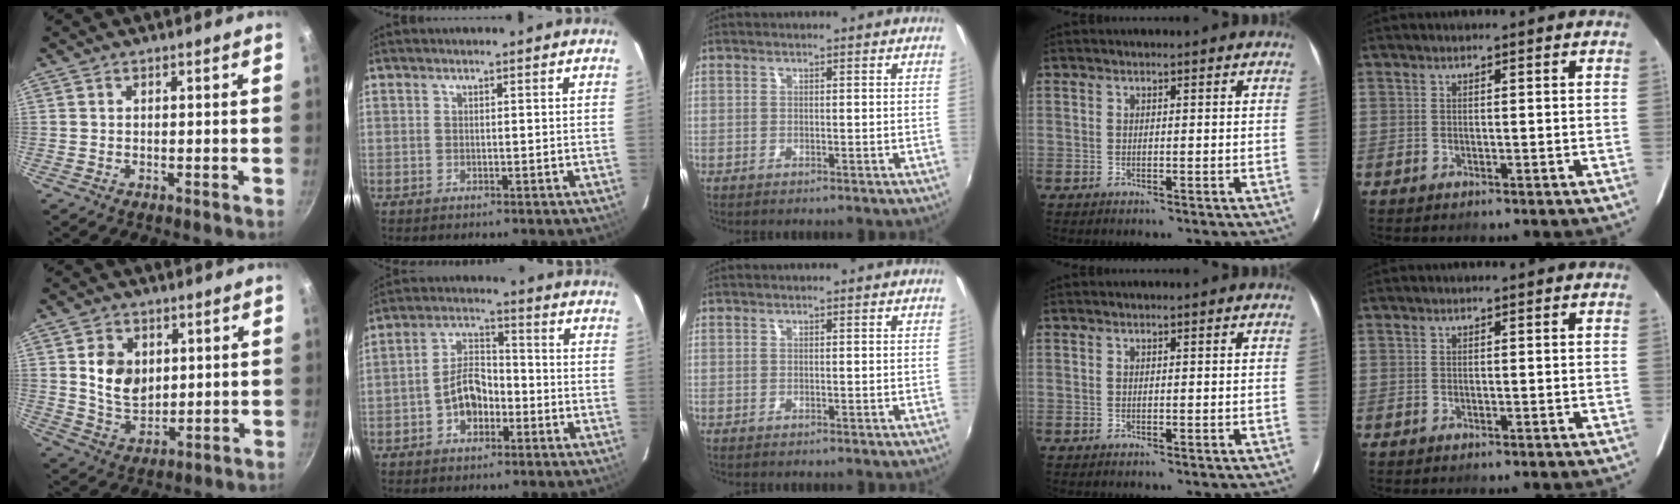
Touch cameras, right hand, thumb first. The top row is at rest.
{"thumb": {"total": 9.4, "force": [2.1, 6.9, 5.9], "torque": [-0.083, -0.020, 0.045]}, "index": {"total": 7.3, "force": [-3.0, 4.7, 4.8], "torque": [-0.093, 0.022, -0.045]}}